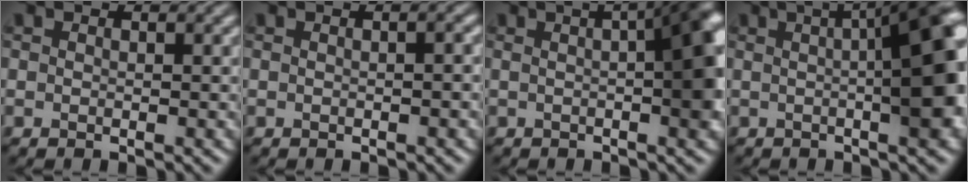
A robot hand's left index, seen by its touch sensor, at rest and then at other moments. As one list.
[{"total": 1.3, "force": [0.0, 0.3, 1.3], "torque": [-0.011, 0.003, 0.000]}, {"total": 8.6, "force": [1.1, 2.4, 8.2], "torque": [-0.067, 0.027, 0.006]}, {"total": 10.4, "force": [1.2, 2.6, 10.0], "torque": [-0.090, 0.025, 0.010]}]